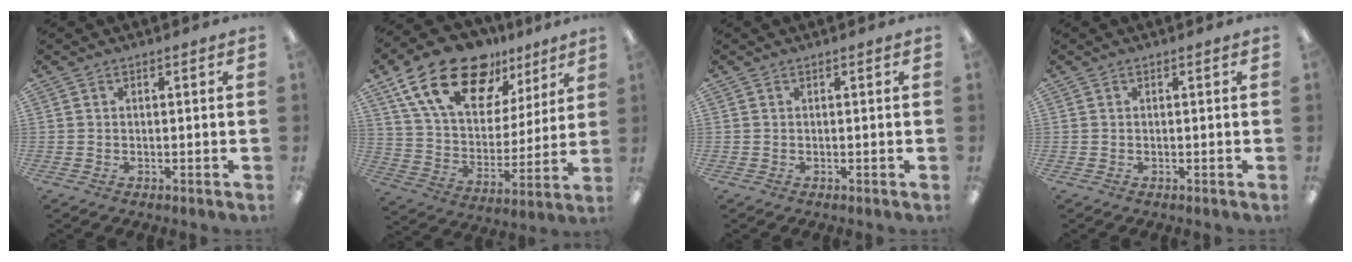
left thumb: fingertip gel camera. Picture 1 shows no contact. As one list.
[{"total": 21.8, "force": [14.1, 11.5, 12.0], "torque": [-0.211, -0.074, 0.253]}, {"total": 0.0}, {"total": 0.0}]